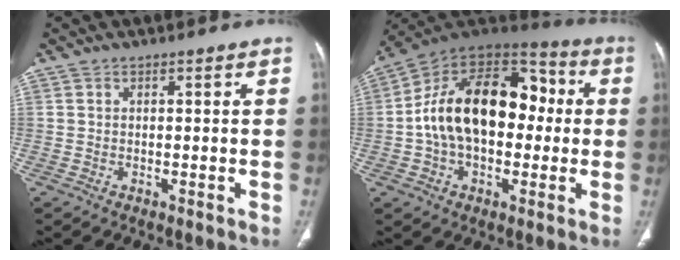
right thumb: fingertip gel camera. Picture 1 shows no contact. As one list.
[{"total": 22.6, "force": [0.5, 14.3, 17.5], "torque": [-0.272, 0.045, 0.004]}]